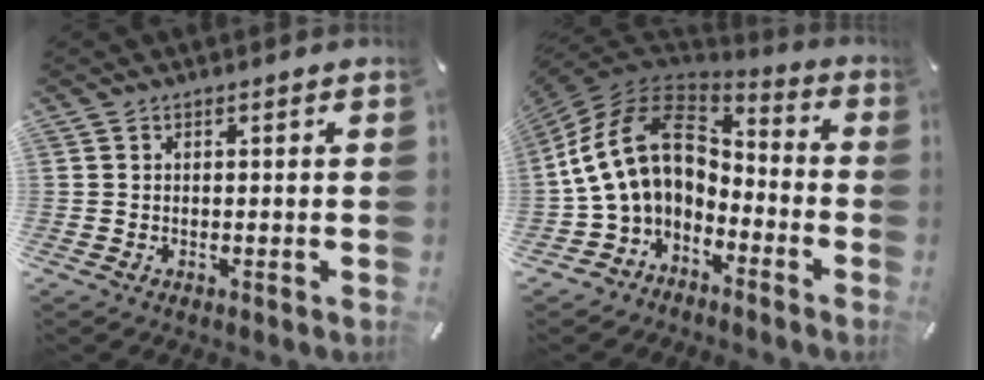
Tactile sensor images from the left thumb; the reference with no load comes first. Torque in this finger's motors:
{"motor_torque": [0.31, 3.03, 1.69, 0.01, 0.92]}